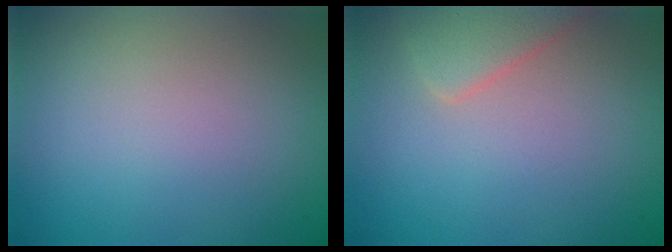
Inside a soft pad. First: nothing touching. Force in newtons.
{"total": 2.8, "press": 2.8, "slide": 0.2}